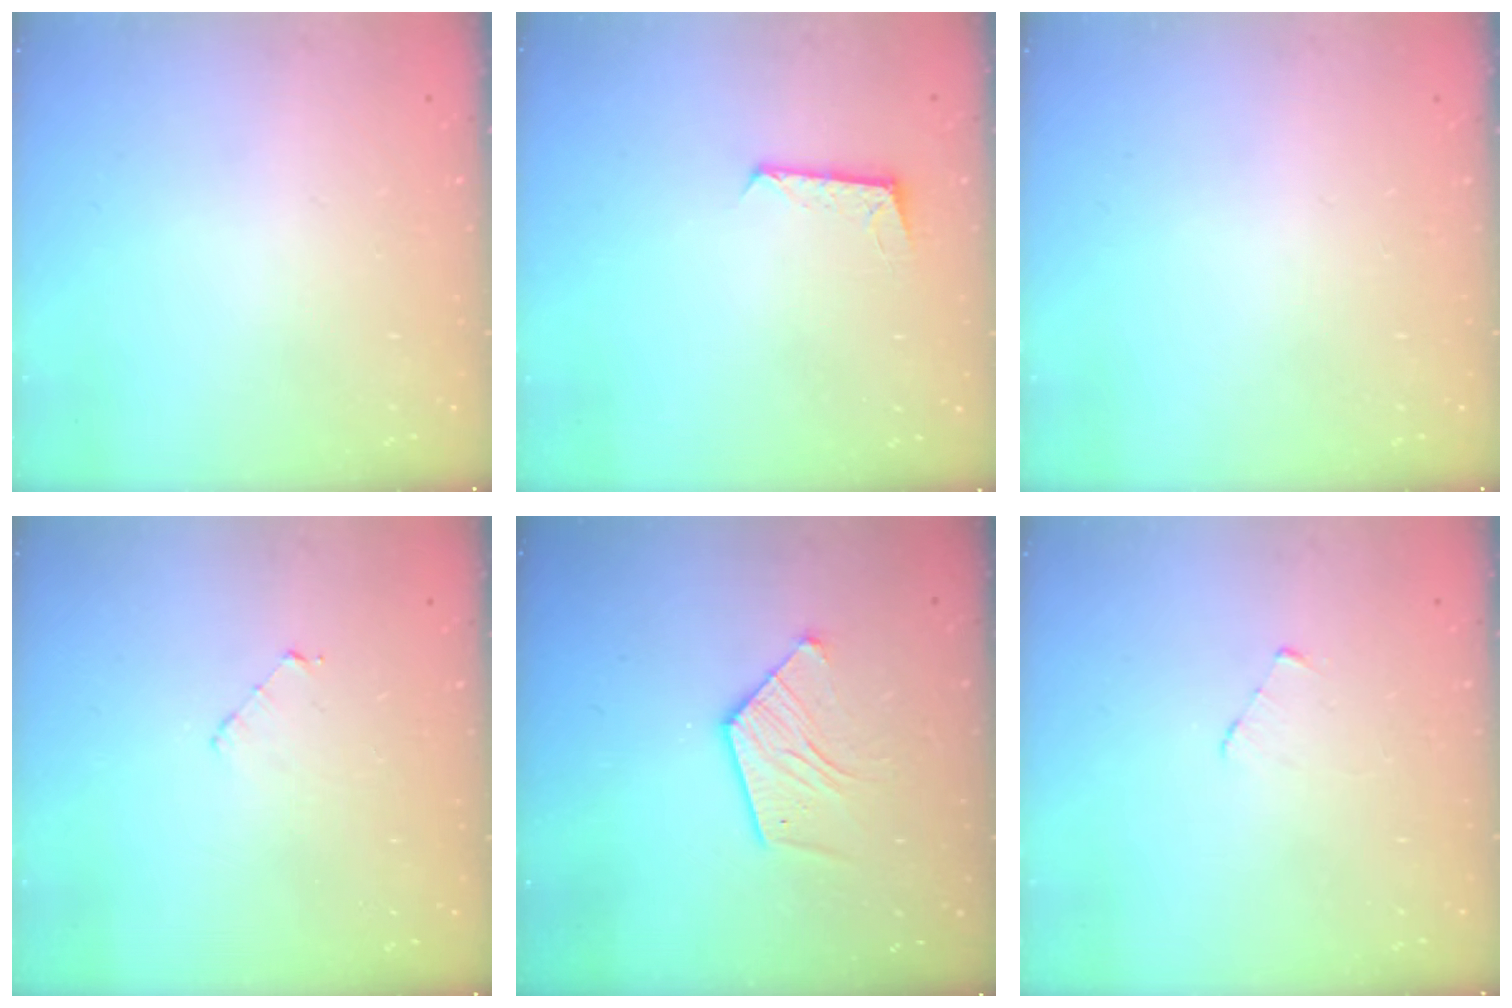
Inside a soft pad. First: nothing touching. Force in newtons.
{"total": 6.1, "press": 6.0, "slide": 0.4}
{"total": 0.0}
{"total": 3.5, "press": 3.5, "slide": 0.3}
{"total": 10.7, "press": 10.7, "slide": 1.1}
{"total": 2.7, "press": 2.7, "slide": 0.3}